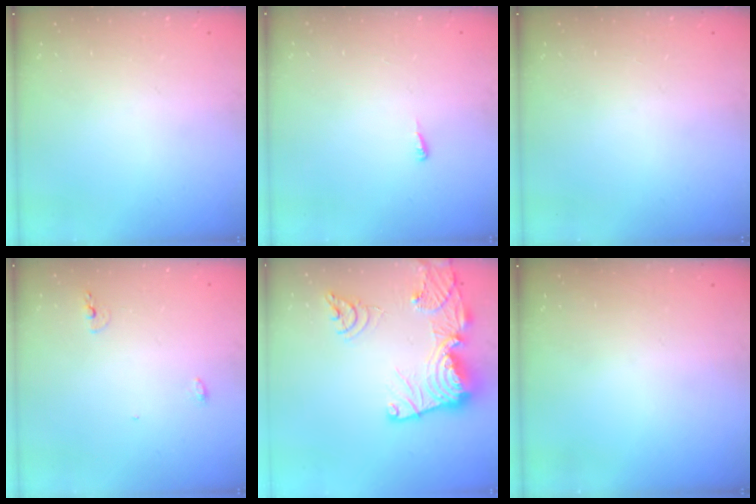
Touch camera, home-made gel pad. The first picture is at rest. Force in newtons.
{"total": 4.4, "press": 4.4, "slide": 0.5}
{"total": 0.0}
{"total": 4.3, "press": 4.2, "slide": 0.9}
{"total": 21.8, "press": 21.7, "slide": 2.3}
{"total": 0.0}